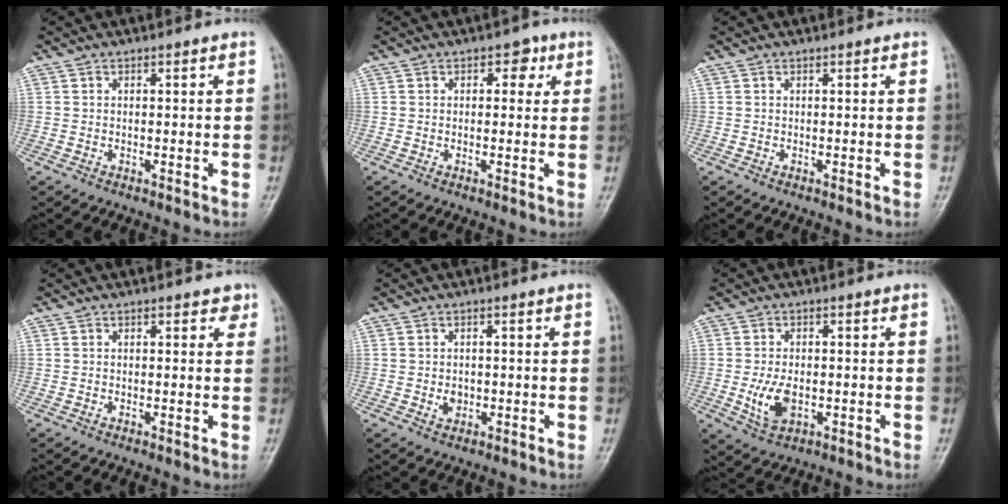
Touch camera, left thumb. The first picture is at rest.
{"total": 3.3, "force": [1.2, 2.2, 2.2], "torque": [-0.003, 0.001, 0.009]}
{"total": 0.0}
{"total": 2.1, "force": [1.1, 1.2, 1.4], "torque": [-0.001, -0.002, 0.010]}
{"total": 2.4, "force": [-0.3, 1.9, 1.4], "torque": [-0.013, 0.002, -0.002]}
{"total": 6.3, "force": [-1.2, 3.8, 4.9], "torque": [-0.092, -0.003, -0.016]}